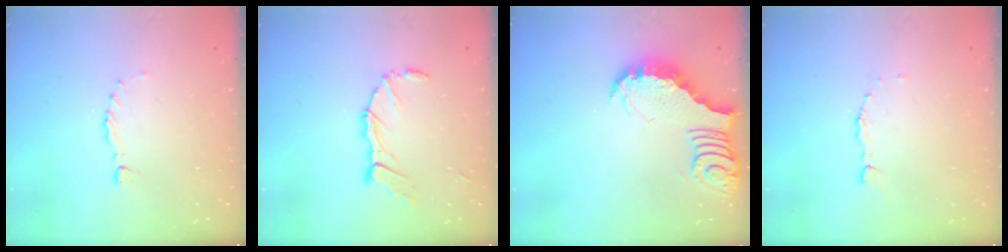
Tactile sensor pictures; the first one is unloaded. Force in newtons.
{"total": 10.3, "press": 10.2, "slide": 1.4}
{"total": 3.8, "press": 3.7, "slide": 0.4}
{"total": 2.0, "press": 2.0, "slide": 0.3}